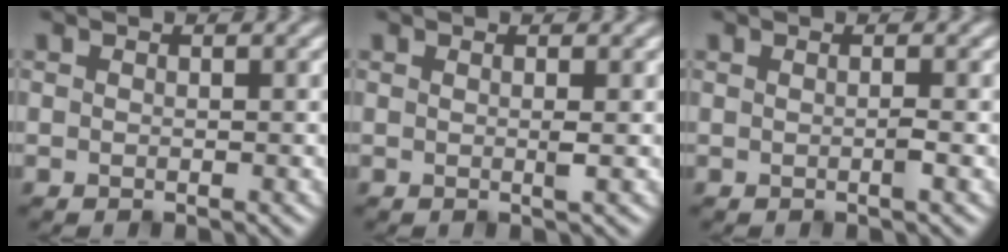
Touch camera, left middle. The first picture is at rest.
{"total": 1.0, "force": [0.3, 0.1, 0.9], "torque": [-0.012, -0.001, 0.001]}
{"total": 1.0, "force": [-0.1, 0.2, 1.0], "torque": [-0.014, 0.002, -0.007]}